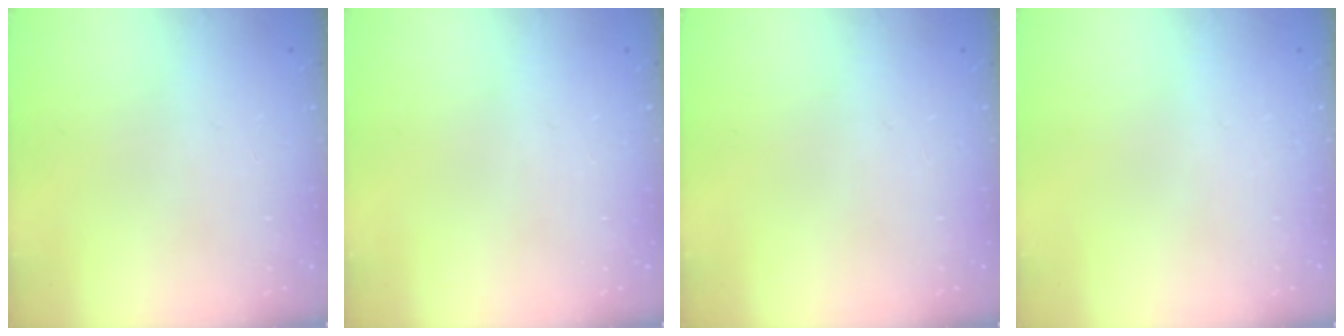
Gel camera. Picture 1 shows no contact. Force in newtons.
{"total": 0.0}
{"total": 0.0}
{"total": 0.0}